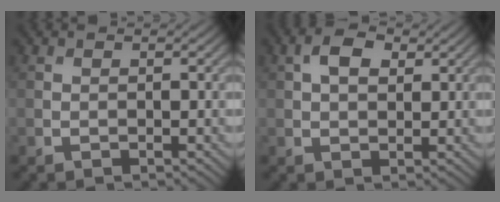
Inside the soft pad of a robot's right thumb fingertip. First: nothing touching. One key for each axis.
{"total": 4.1, "fx": 1.6, "fy": 2.4, "fz": 2.9, "tx": -0.060, "ty": 0.006, "tz": 0.025}